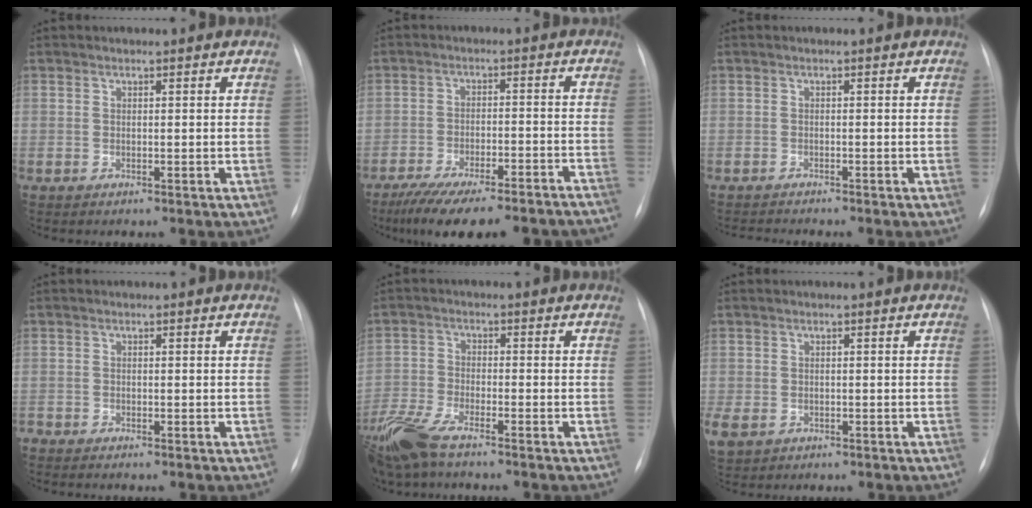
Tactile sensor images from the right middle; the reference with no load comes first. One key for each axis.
{"total": 18.5, "fx": -15.9, "fy": 2.8, "fz": 9.1, "tx": -0.115, "ty": -0.008, "tz": -0.221}
{"total": 2.3, "fx": -2.2, "fy": -0.6, "fz": 0.4, "tx": -0.005, "ty": -0.010, "tz": -0.031}
{"total": 0.8, "fx": -0.8, "fy": 0.0, "fz": 0.1, "tx": -0.004, "ty": -0.004, "tz": -0.014}
{"total": 8.6, "fx": -6.7, "fy": 2.0, "fz": 5.0, "tx": -0.117, "ty": -0.020, "tz": -0.134}
{"total": 3.7, "fx": -1.5, "fy": 2.8, "fz": 1.9, "tx": -0.048, "ty": -0.005, "tz": -0.013}